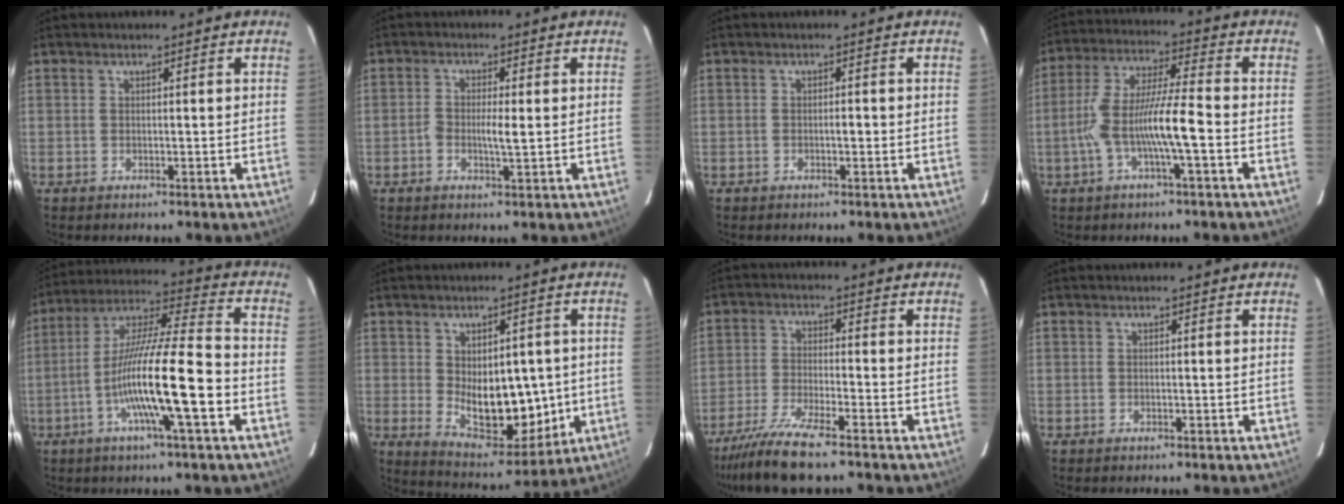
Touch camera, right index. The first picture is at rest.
{"total": 3.2, "force": [-0.3, 0.6, 3.1], "torque": [-0.060, 0.000, -0.005]}
{"total": 1.0, "force": [-0.3, 0.3, 0.9], "torque": [-0.014, 0.002, -0.006]}
{"total": 10.6, "force": [-2.8, 0.8, 10.2], "torque": [-0.206, 0.015, -0.056]}
{"total": 16.7, "force": [-4.9, 0.6, 16.0], "torque": [-0.291, 0.000, -0.091]}
{"total": 12.2, "force": [-0.7, 6.6, 10.3], "torque": [-0.154, -0.003, 0.012]}
{"total": 8.9, "force": [-7.1, -0.1, 5.3], "torque": [-0.094, -0.027, -0.125]}
{"total": 0.0}